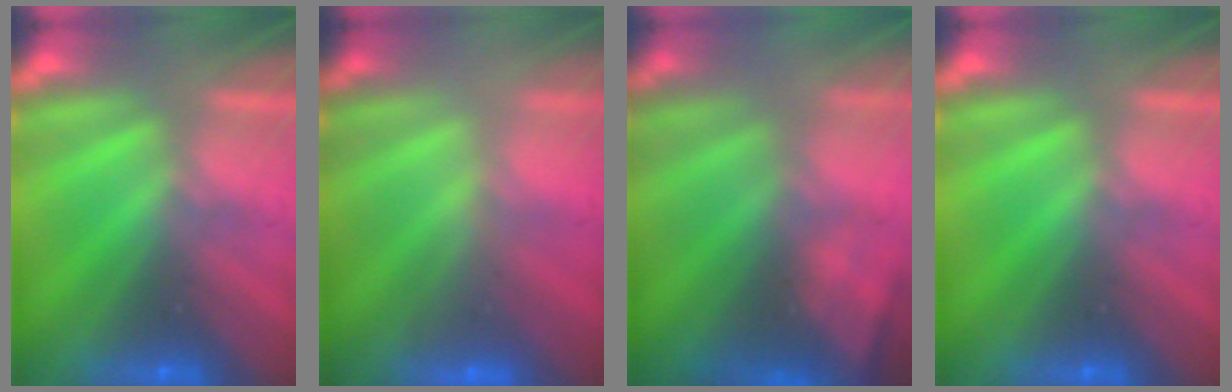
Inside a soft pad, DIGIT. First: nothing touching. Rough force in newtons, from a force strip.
{"total": 2.2}
{"total": 8.5}
{"total": 0.0}